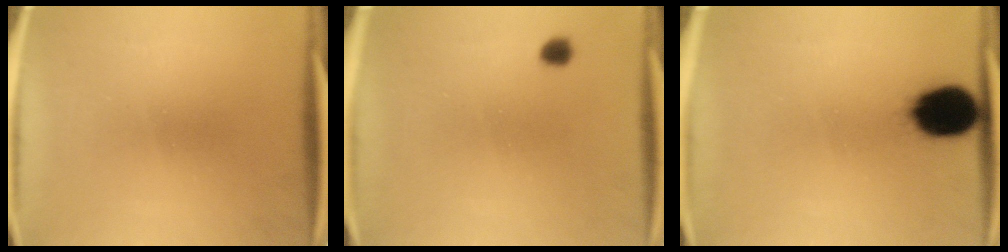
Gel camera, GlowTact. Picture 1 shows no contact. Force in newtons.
{"total": 1.7}
{"total": 13.0}